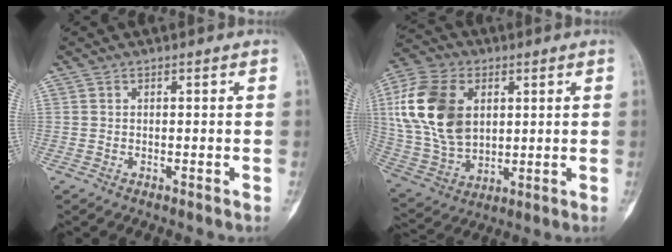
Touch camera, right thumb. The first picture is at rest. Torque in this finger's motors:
{"motor_torque": [1.27, 1.39, 1.07, -0.56, 0.69]}